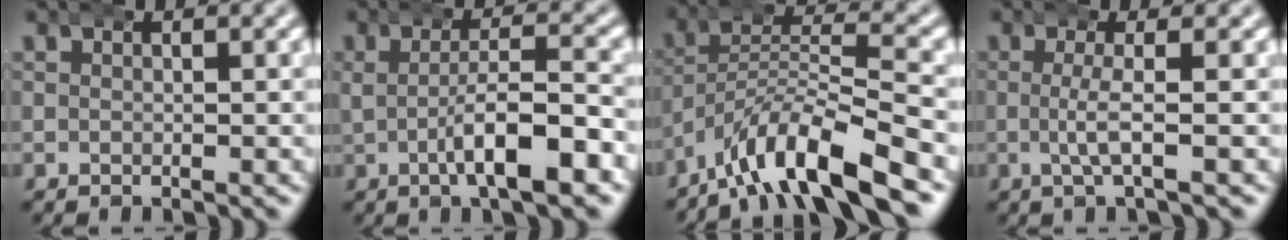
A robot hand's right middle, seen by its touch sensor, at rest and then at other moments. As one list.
[{"total": 5.0, "force": [-1.8, 1.5, 4.5], "torque": [-0.070, 0.001, -0.030]}, {"total": 7.7, "force": [-5.0, 2.6, 5.2], "torque": [-0.089, -0.012, -0.082]}, {"total": 2.2, "force": [-0.3, -0.3, 2.2], "torque": [-0.044, 0.000, -0.006]}]